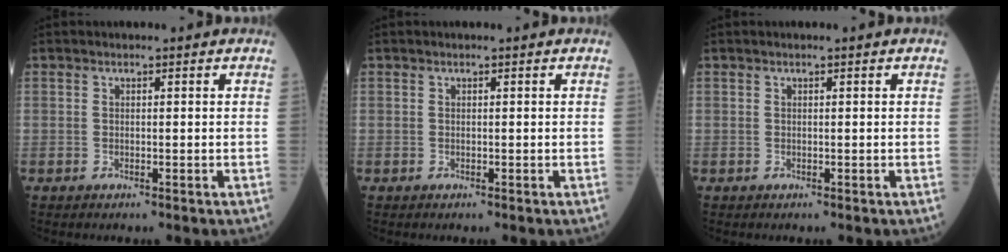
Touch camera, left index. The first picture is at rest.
{"total": 0.0}
{"total": 0.0}